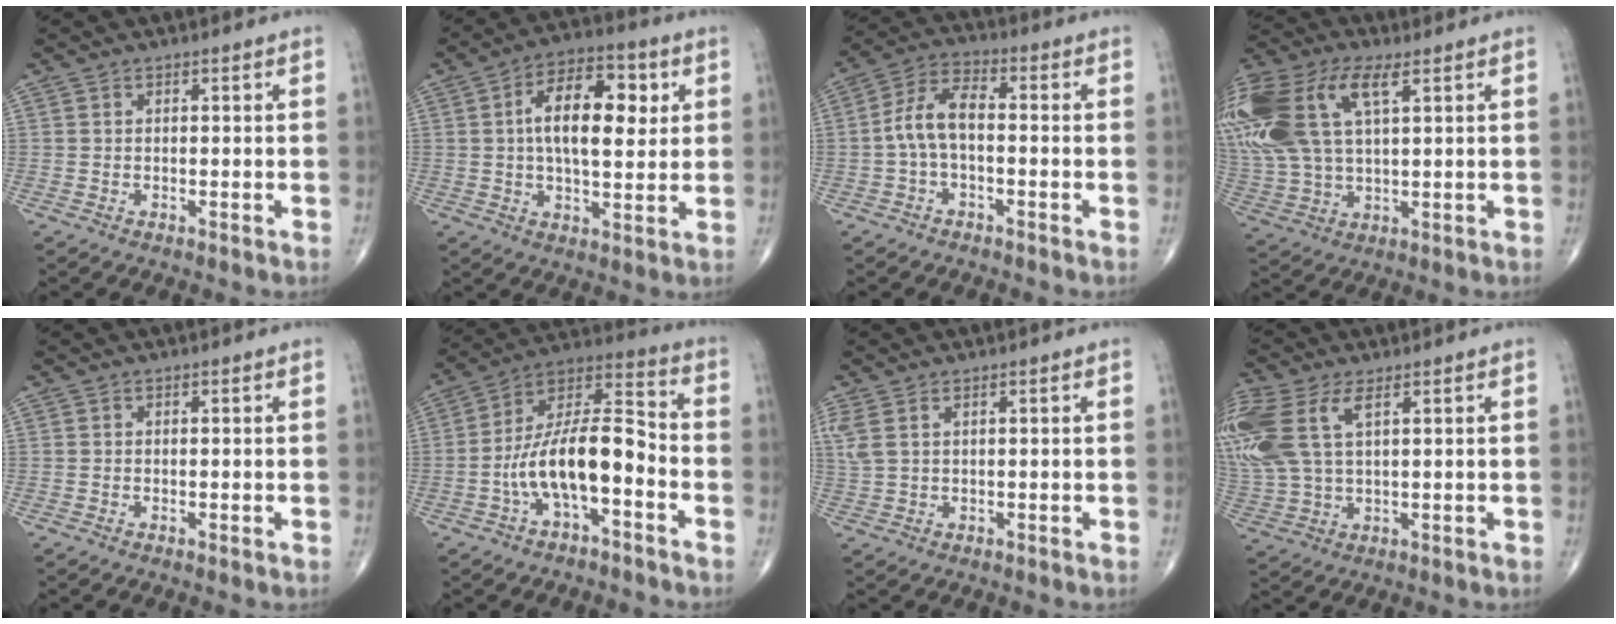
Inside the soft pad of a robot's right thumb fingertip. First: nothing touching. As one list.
[{"total": 14.5, "force": [2.9, 7.1, 12.3], "torque": [-0.176, 0.007, 0.041]}, {"total": 7.5, "force": [-1.0, 3.7, 6.4], "torque": [-0.128, 0.032, -0.028]}, {"total": 24.8, "force": [8.9, 12.8, 19.2], "torque": [-0.481, 0.031, 0.170]}, {"total": 0.0}, {"total": 14.8, "force": [-4.5, 5.8, 12.9], "torque": [-0.229, 0.062, -0.084]}, {"total": 3.4, "force": [1.5, 1.5, 2.6], "torque": [-0.085, 0.010, 0.040]}, {"total": 16.5, "force": [5.8, 8.7, 12.8], "torque": [-0.340, 0.007, 0.117]}]